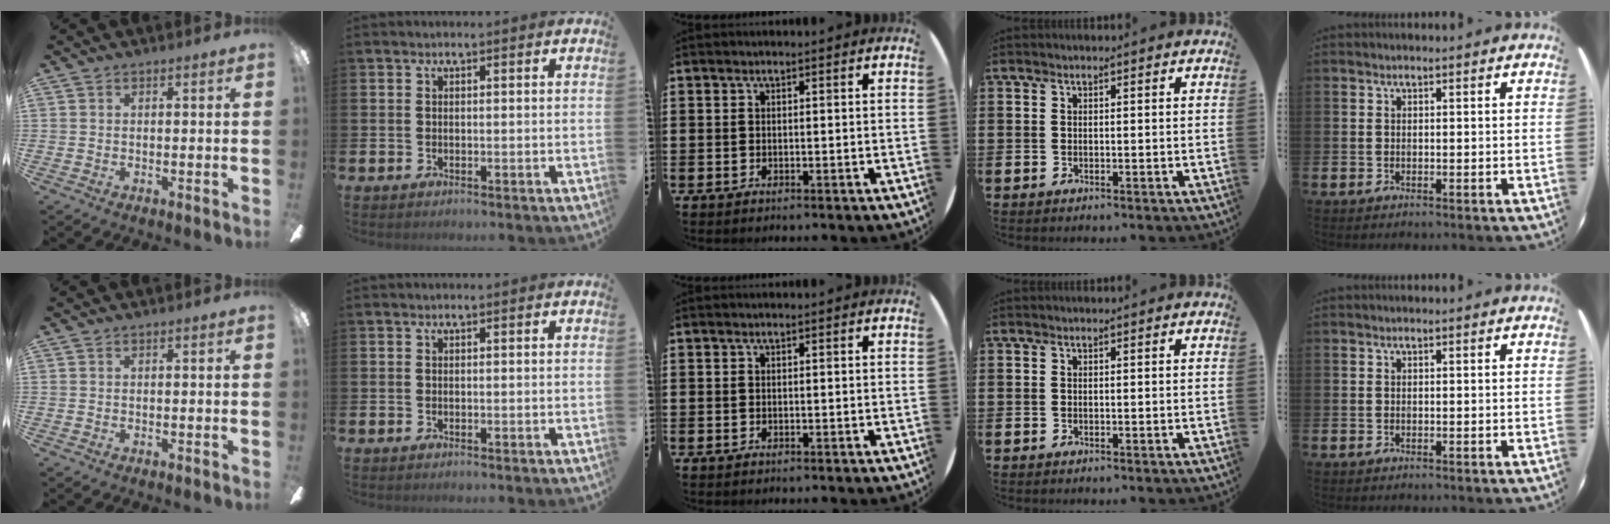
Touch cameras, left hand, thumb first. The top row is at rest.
{}